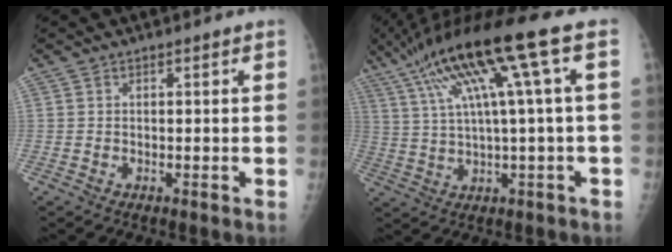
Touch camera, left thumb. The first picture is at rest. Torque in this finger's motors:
{"motor_torque": [0.72, 0.62, 1.78, -0.99, 0.56]}